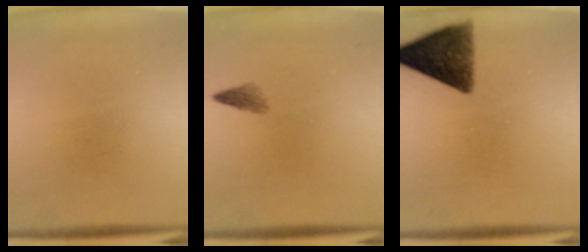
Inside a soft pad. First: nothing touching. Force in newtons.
{"total": 1.5}
{"total": 10.4}